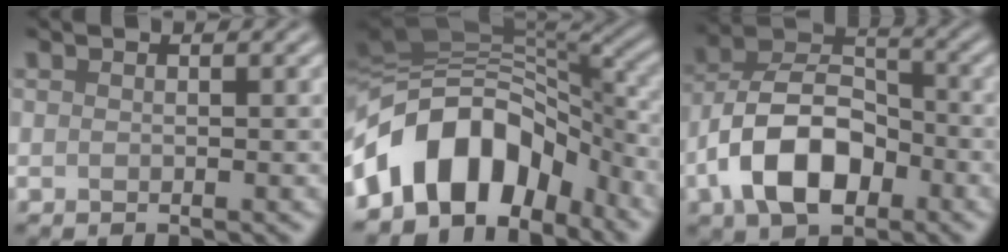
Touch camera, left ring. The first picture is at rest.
{"total": 11.9, "force": [-4.8, 7.8, 7.5], "torque": [-0.119, 0.027, -0.102]}
{"total": 8.9, "force": [-3.4, 5.4, 6.3], "torque": [-0.117, 0.009, -0.072]}